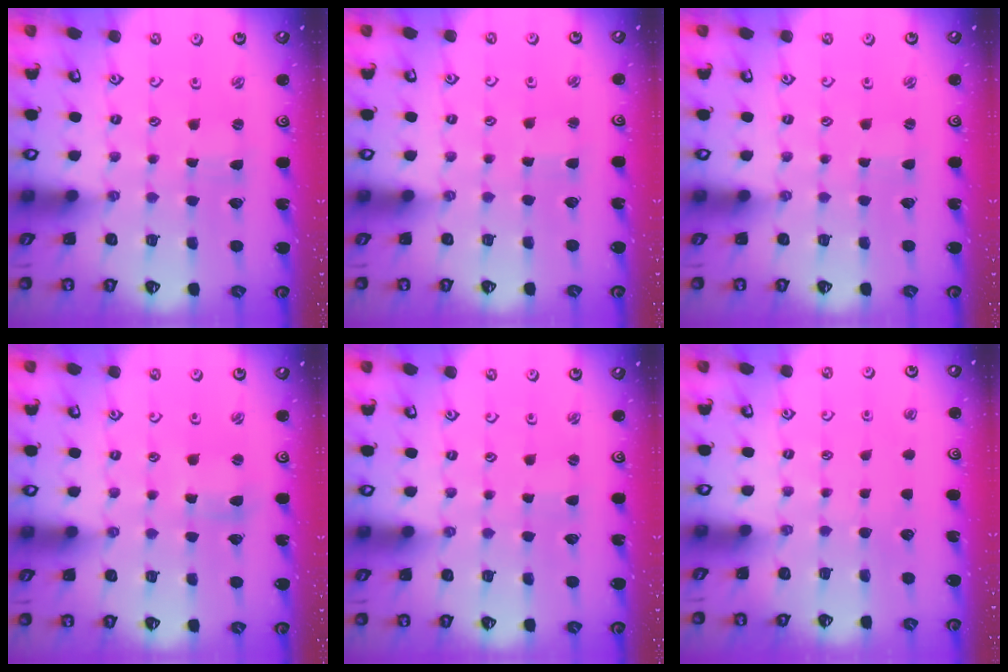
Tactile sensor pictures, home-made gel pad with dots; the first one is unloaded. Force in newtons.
{"total": 1.9, "press": 1.9, "slide": 0.3}
{"total": 0.0}
{"total": 2.1, "press": 2.1, "slide": 0.3}
{"total": 0.0}
{"total": 0.0}